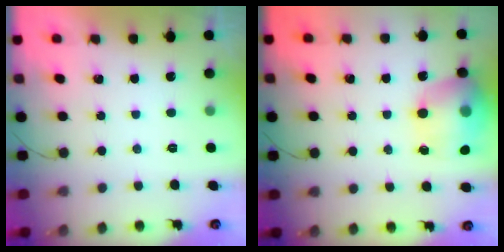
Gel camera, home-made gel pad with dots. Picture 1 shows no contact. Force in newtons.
{"total": 16.5, "press": 16.4, "slide": 1.6}